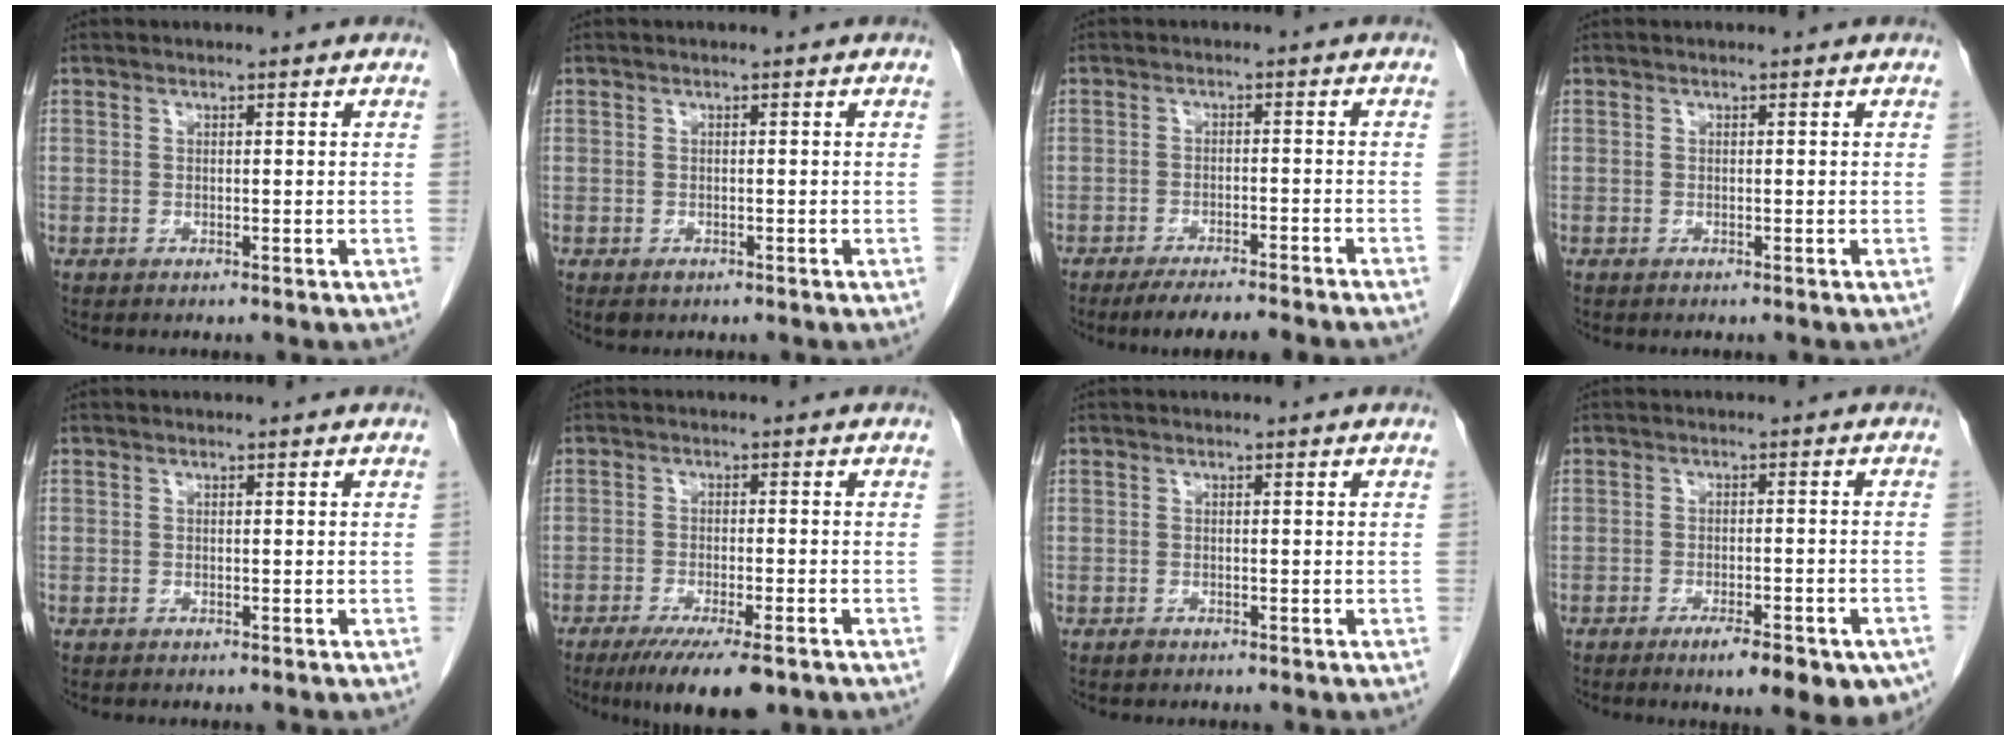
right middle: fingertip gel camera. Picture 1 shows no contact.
{"total": 1.2, "force": [-0.6, 0.8, 0.6], "torque": [-0.010, 0.000, -0.003]}
{"total": 8.2, "force": [-7.1, 0.0, 4.0], "torque": [-0.046, -0.016, -0.108]}
{"total": 0.0}
{"total": 0.0}
{"total": 9.7, "force": [-6.7, 1.8, 6.7], "torque": [-0.101, -0.019, -0.100]}
{"total": 1.4, "force": [-0.8, 1.1, 0.2], "torque": [-0.003, 0.003, -0.009]}
{"total": 11.5, "force": [-7.6, 3.0, 8.1], "torque": [-0.061, 0.001, -0.098]}